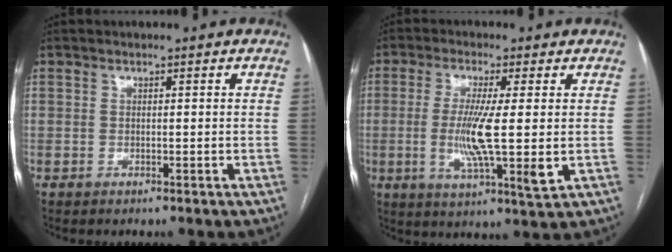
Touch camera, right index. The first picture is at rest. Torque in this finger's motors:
{"motor_torque": [0.52, 0.02, 0.45, 0.19]}